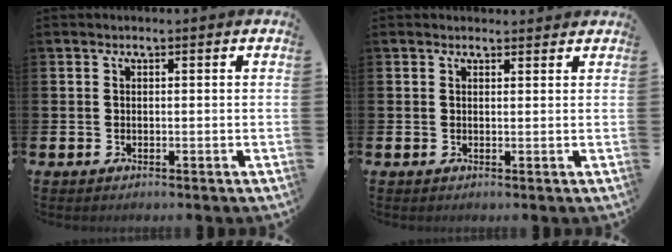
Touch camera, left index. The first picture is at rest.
{"total": 1.1, "force": [1.1, 0.4, 0.1], "torque": [0.005, -0.001, 0.018]}